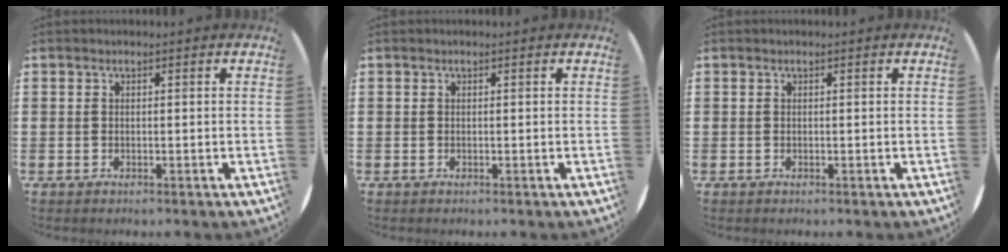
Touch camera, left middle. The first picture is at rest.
{"total": 0.0}
{"total": 0.0}